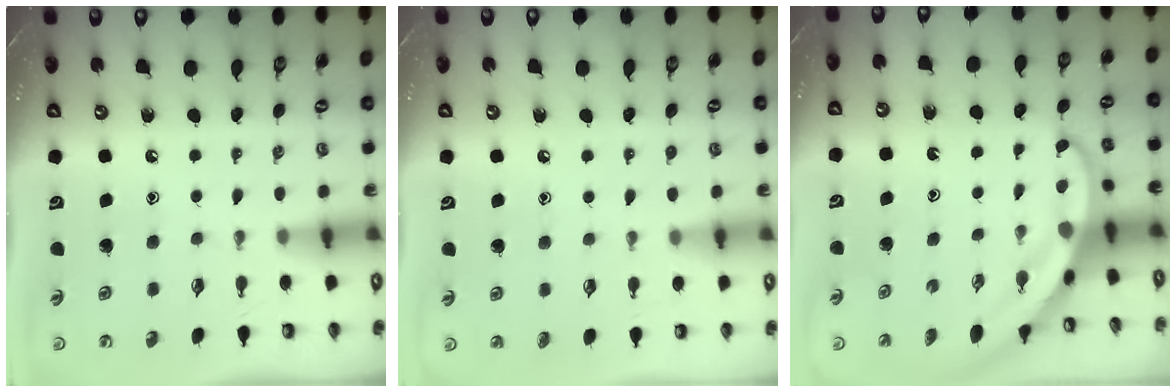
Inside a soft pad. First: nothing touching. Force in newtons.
{"total": 2.3, "press": 2.3, "slide": 0.2}
{"total": 4.3, "press": 4.3, "slide": 0.3}